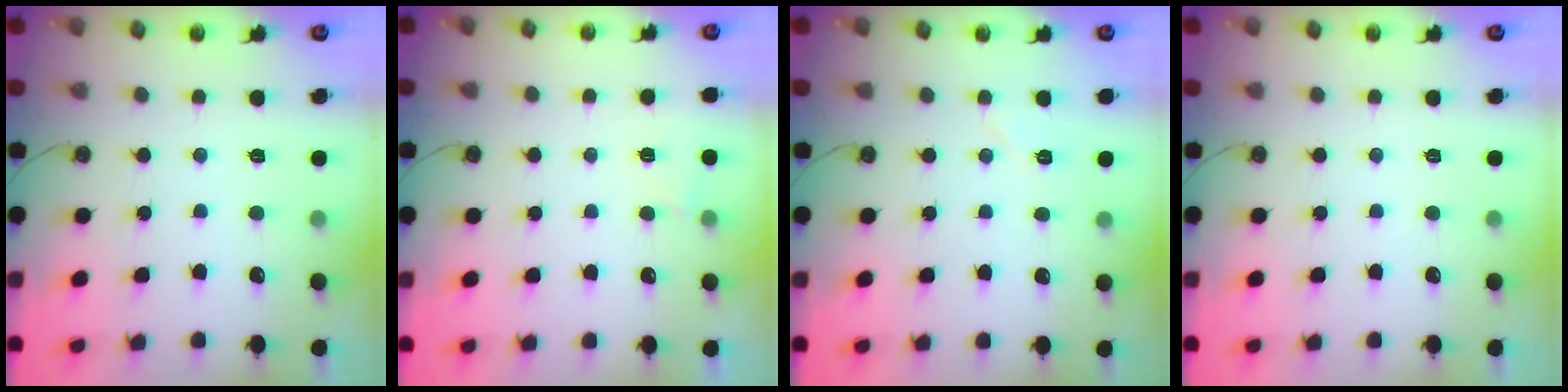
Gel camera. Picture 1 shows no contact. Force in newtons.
{"total": 1.8, "press": 1.6, "slide": 0.8}
{"total": 4.1, "press": 3.7, "slide": 1.8}
{"total": 0.0}